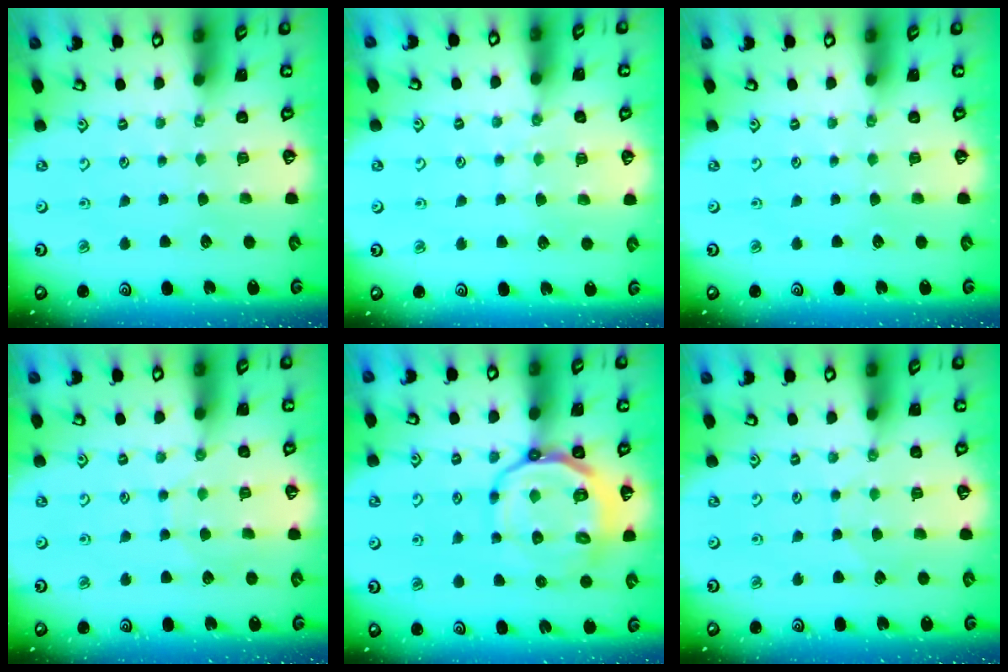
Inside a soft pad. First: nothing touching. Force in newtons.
{"total": 7.8, "press": 7.7, "slide": 0.7}
{"total": 0.0}
{"total": 5.9, "press": 5.9, "slide": 0.7}
{"total": 14.9, "press": 14.6, "slide": 2.8}
{"total": 4.1, "press": 4.1, "slide": 0.4}